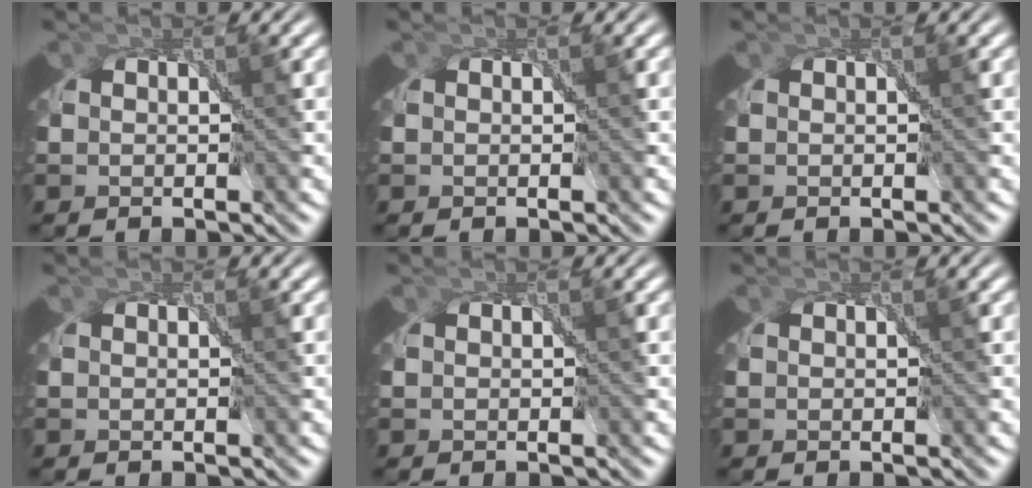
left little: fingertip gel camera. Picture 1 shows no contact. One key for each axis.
{"total": 0.0}
{"total": 0.0}
{"total": 0.0}
{"total": 0.0}
{"total": 0.0}